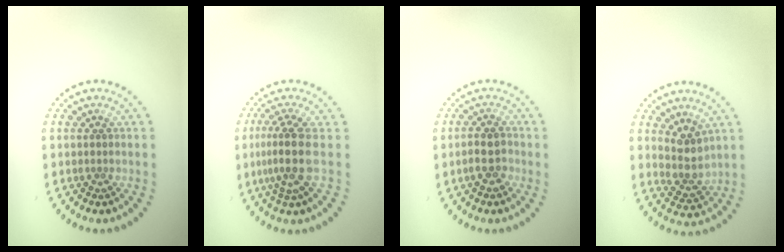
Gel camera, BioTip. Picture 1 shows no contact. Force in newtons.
{"total": 3.5, "press": 2.5, "slide": 2.4}
{"total": 2.2, "press": 2.1, "slide": 0.7}
{"total": 3.1, "press": 2.5, "slide": 2.0}